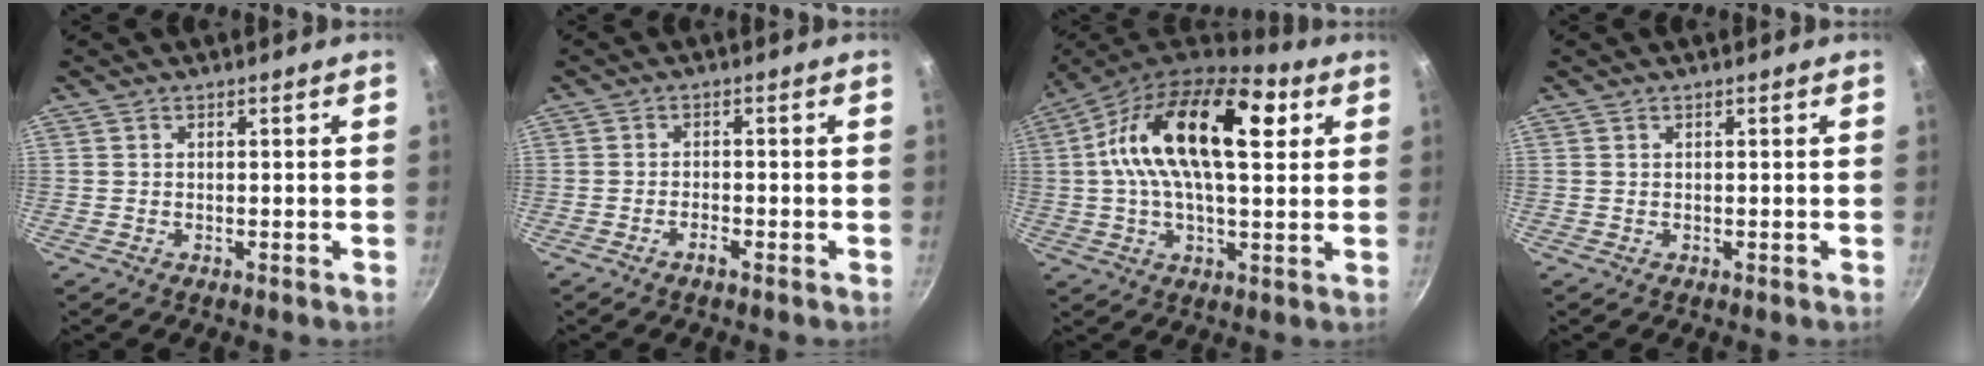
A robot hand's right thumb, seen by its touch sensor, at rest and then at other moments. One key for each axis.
{"total": 1.8, "fx": -1.2, "fy": 0.2, "fz": 1.3, "tx": -0.027, "ty": 0.010, "tz": -0.024}
{"total": 20.4, "fx": 5.5, "fy": 9.8, "fz": 17.0, "tx": -0.274, "ty": 0.006, "tz": 0.072}
{"total": 0.0}